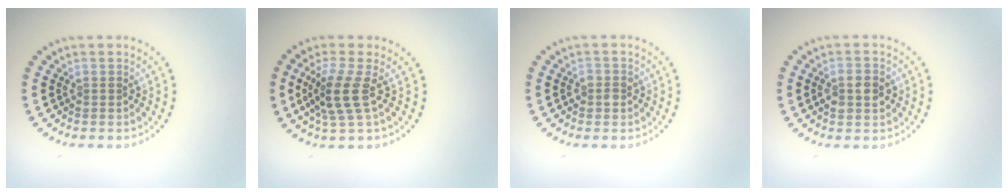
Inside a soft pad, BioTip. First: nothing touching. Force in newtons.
{"total": 3.3, "press": 2.5, "slide": 2.1}
{"total": 1.3, "press": 1.2, "slide": 0.5}
{"total": 3.0, "press": 3.0, "slide": 0.2}